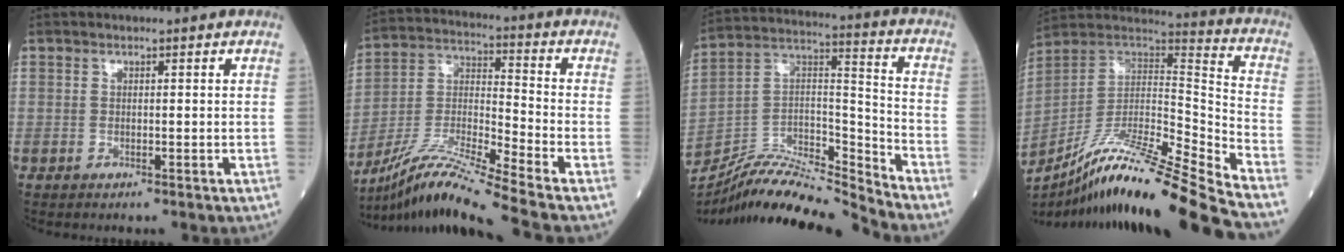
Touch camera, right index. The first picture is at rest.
{"total": 15.4, "force": [-12.8, -2.3, 8.2], "torque": [-0.163, -0.012, -0.238]}
{"total": 16.3, "force": [-15.7, -0.1, 4.3], "torque": [-0.061, 0.048, -0.284]}
{"total": 24.6, "force": [-20.1, -1.6, 14.1], "torque": [-0.231, -0.023, -0.349]}